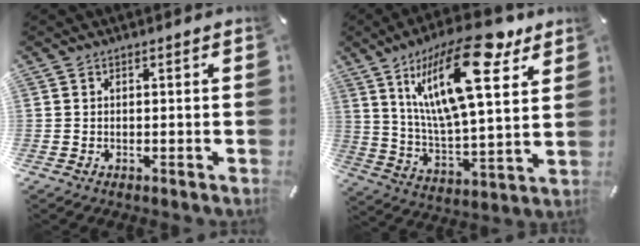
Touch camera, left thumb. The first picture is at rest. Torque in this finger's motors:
{"motor_torque": [3.25, 1.76, 2.02, -0.75, 0.86]}